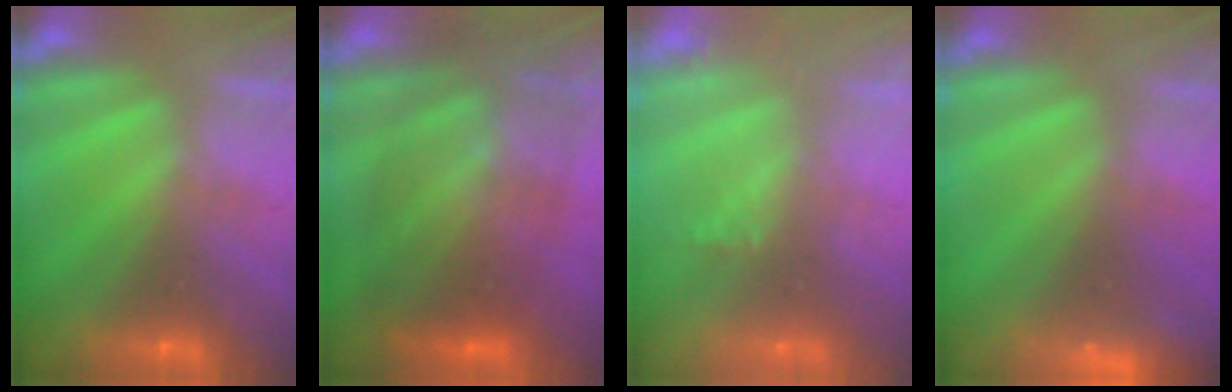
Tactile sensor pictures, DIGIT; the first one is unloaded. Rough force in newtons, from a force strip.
{"total": 7.9}
{"total": 1.7}
{"total": 3.3}